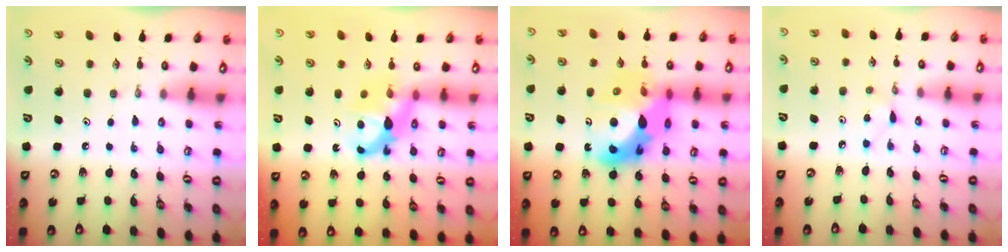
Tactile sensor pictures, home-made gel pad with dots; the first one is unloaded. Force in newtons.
{"total": 6.7, "press": 6.7, "slide": 0.2}
{"total": 18.6, "press": 18.5, "slide": 1.7}
{"total": 2.5, "press": 2.5, "slide": 0.3}